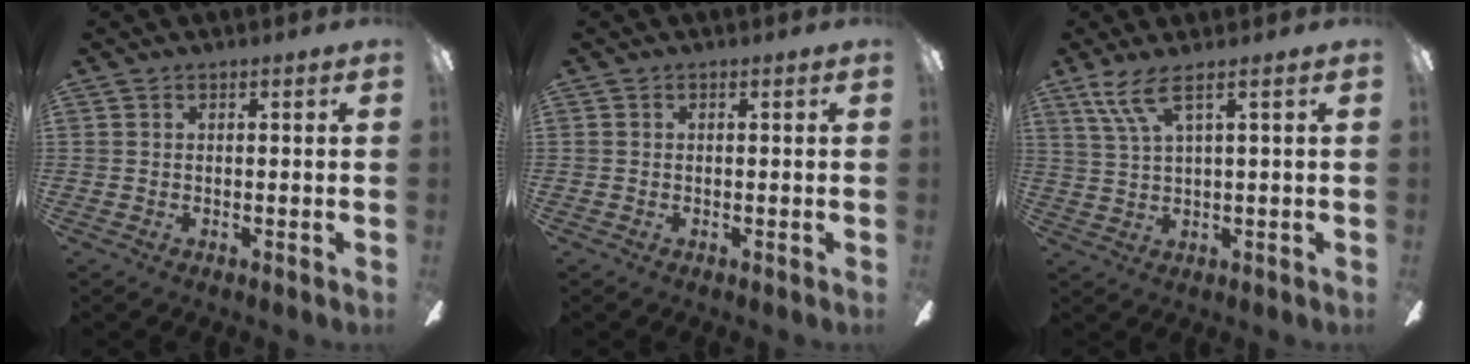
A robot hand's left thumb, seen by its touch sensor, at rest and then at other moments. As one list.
[{"total": 0.0}, {"total": 7.2, "force": [4.1, 1.5, 5.7], "torque": [-0.118, -0.002, 0.075]}]